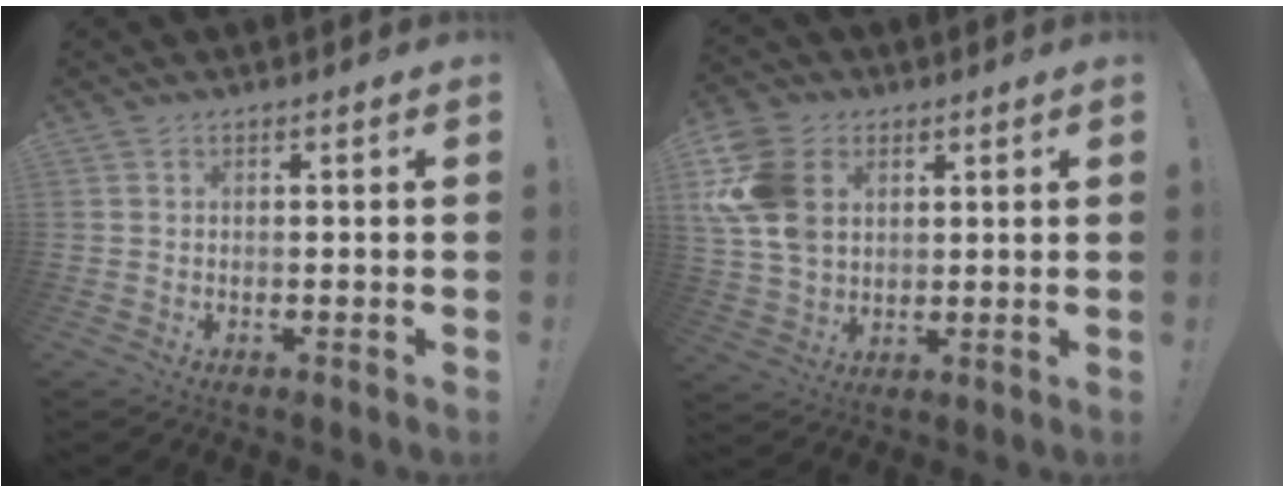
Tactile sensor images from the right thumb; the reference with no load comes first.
{"total": 16.5, "force": [4.9, 12.4, 9.8], "torque": [-0.196, -0.015, 0.098]}